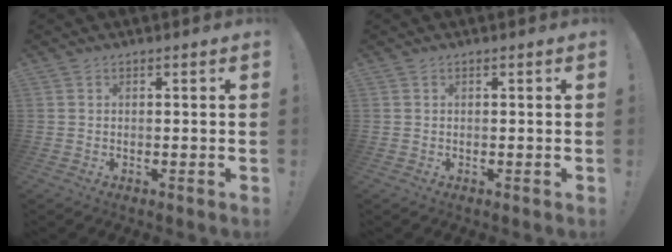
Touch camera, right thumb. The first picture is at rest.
{"total": 0.0}